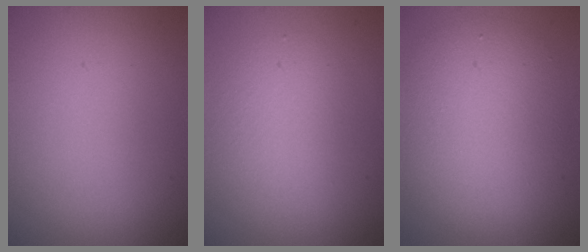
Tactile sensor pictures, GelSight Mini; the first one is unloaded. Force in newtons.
{"total": 2.9, "press": 2.9, "slide": 0.2}
{"total": 6.0, "press": 6.0, "slide": 0.2}